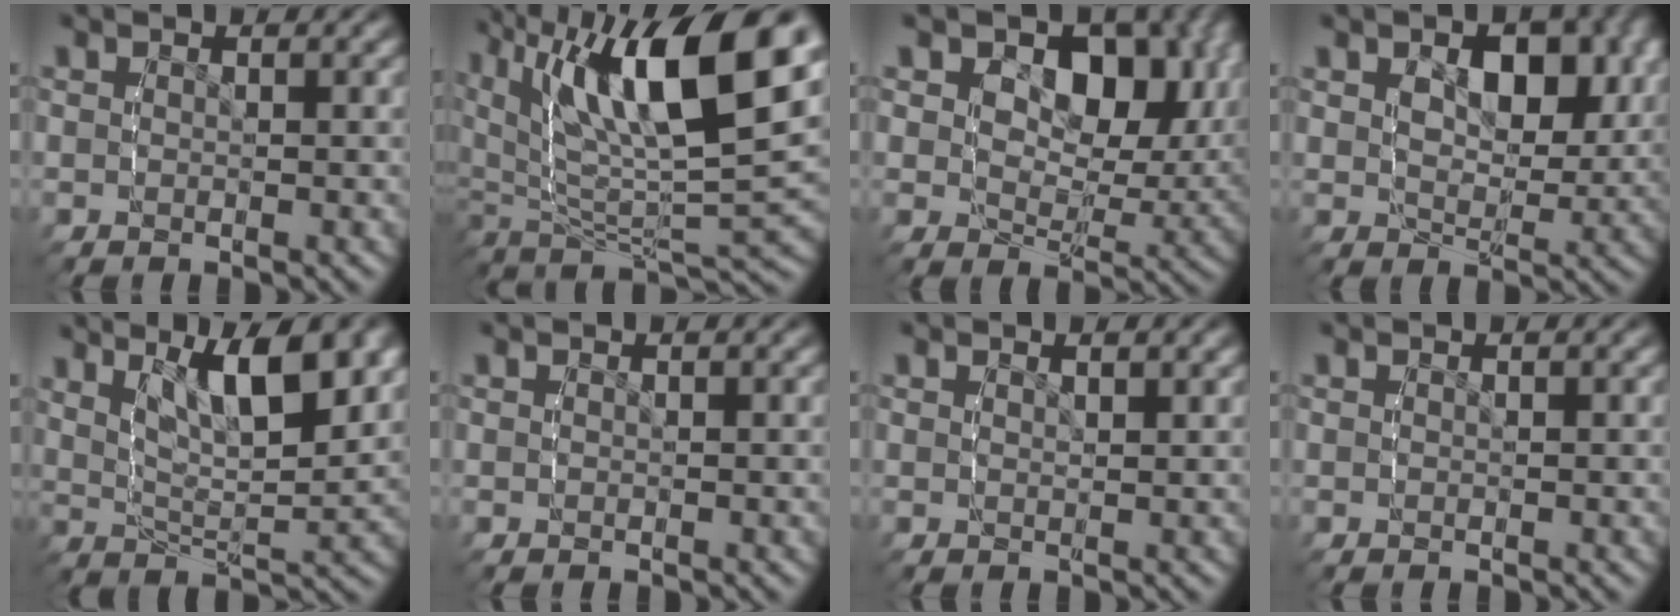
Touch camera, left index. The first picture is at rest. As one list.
[{"total": 12.6, "force": [3.0, 5.7, 10.8], "torque": [-0.198, -0.006, 0.048]}, {"total": 10.1, "force": [2.7, 7.1, 6.7], "torque": [-0.103, -0.005, 0.030]}, {"total": 4.2, "force": [1.2, 2.5, 3.2], "torque": [-0.062, -0.018, 0.022]}, {"total": 8.3, "force": [3.3, 3.8, 6.6], "torque": [-0.116, -0.005, 0.048]}, {"total": 0.0}, {"total": 0.5, "force": [0.4, 0.0, 0.3], "torque": [-0.005, -0.004, 0.007]}, {"total": 0.0}]